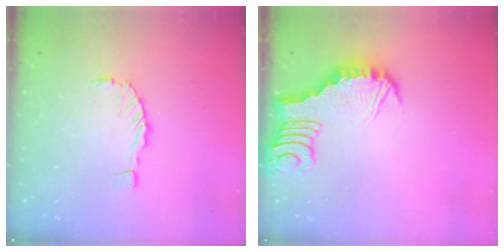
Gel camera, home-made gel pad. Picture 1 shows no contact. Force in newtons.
{"total": 3.6, "press": 3.6, "slide": 0.2}